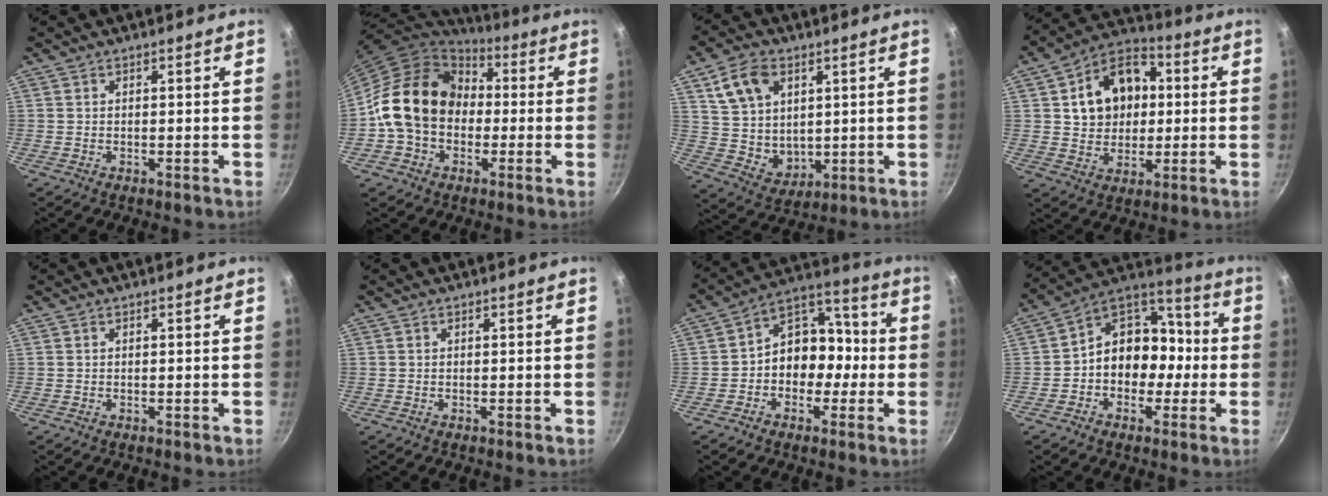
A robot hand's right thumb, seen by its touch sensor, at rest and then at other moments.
{"total": 17.4, "force": [-0.2, 13.9, 10.5], "torque": [-0.149, 0.044, -0.014]}
{"total": 12.4, "force": [4.6, 9.0, 7.2], "torque": [-0.105, -0.021, 0.102]}
{"total": 15.1, "force": [2.4, 11.6, 9.3], "torque": [-0.115, 0.018, 0.033]}
{"total": 0.0}
{"total": 0.0}
{"total": 11.9, "force": [-2.0, 9.5, 6.9], "torque": [-0.037, 0.056, -0.047]}
{"total": 13.8, "force": [-1.9, 11.1, 7.9], "torque": [-0.061, 0.056, -0.050]}